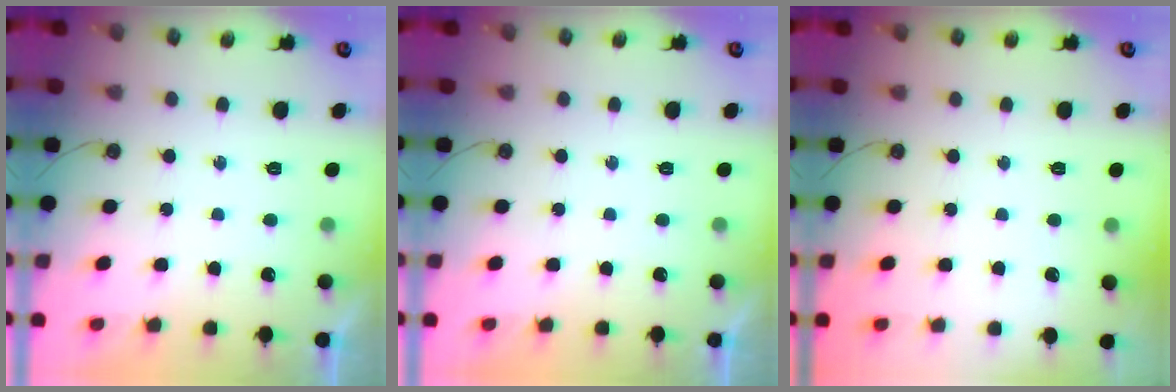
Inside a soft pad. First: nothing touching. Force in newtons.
{"total": 0.0}
{"total": 0.0}